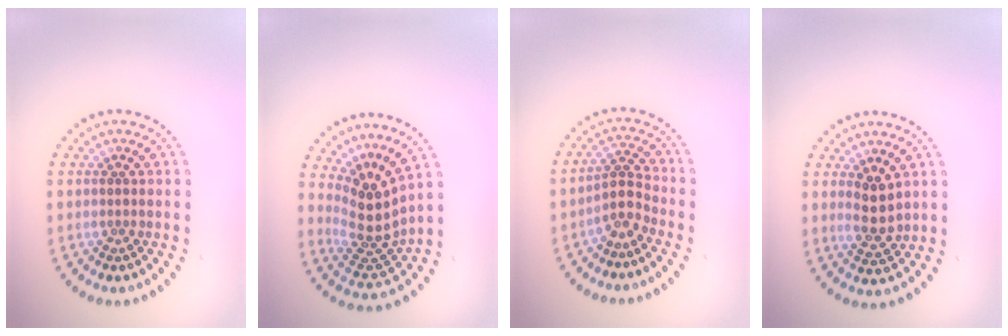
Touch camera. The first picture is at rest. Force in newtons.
{"total": 4.1, "press": 2.7, "slide": 3.0}
{"total": 2.5, "press": 1.7, "slide": 1.8}
{"total": 2.7, "press": 2.5, "slide": 0.8}